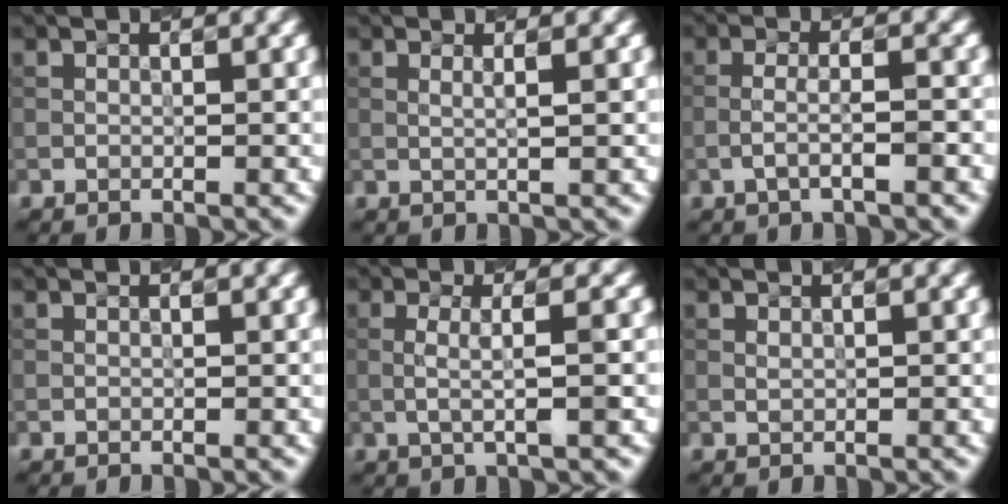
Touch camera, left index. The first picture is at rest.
{"total": 1.2, "force": [0.2, 0.2, 1.1], "torque": [-0.023, 0.008, 0.002]}
{"total": 2.2, "force": [-1.2, 0.2, 1.8], "torque": [-0.037, 0.015, -0.021]}
{"total": 0.0}
{"total": 2.7, "force": [-0.2, 0.4, 2.6], "torque": [-0.048, 0.001, 0.003]}
{"total": 0.0}